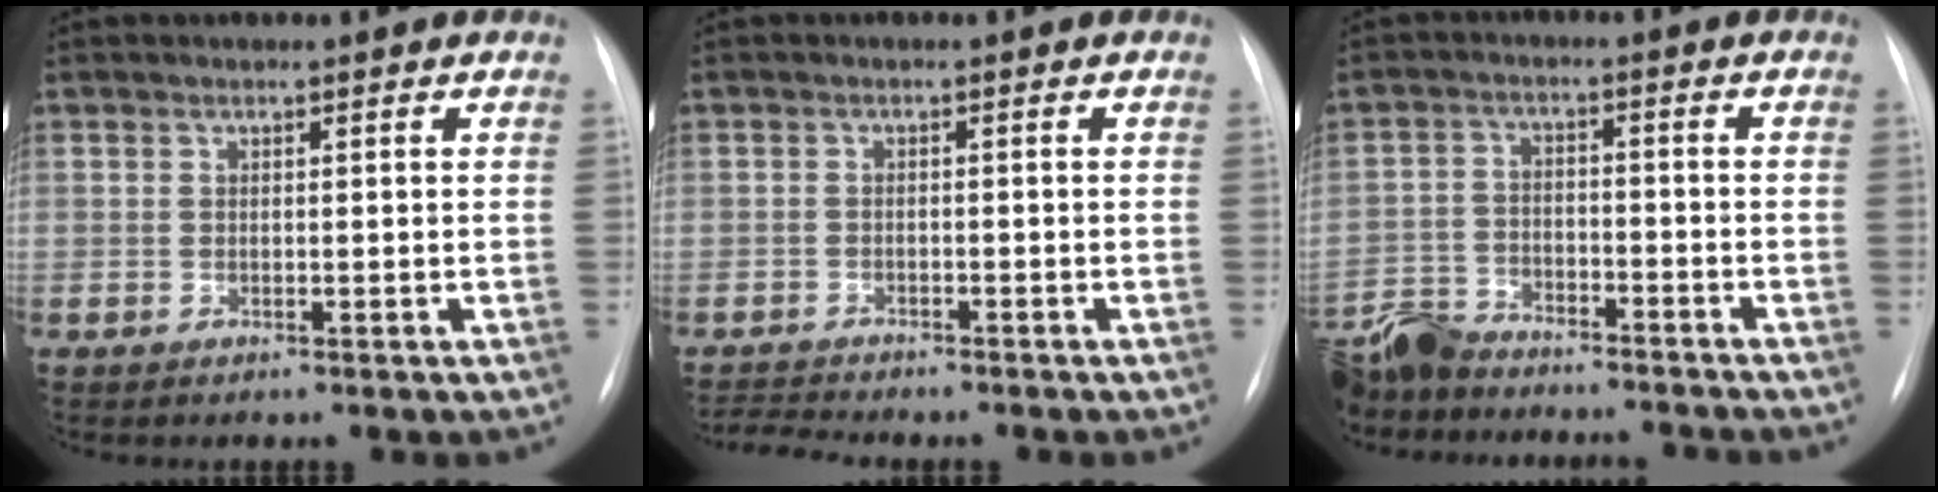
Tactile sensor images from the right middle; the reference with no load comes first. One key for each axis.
{"total": 4.2, "fx": -4.1, "fy": 0.1, "fz": 0.9, "tx": -0.011, "ty": -0.011, "tz": -0.063}
{"total": 14.2, "fx": -12.8, "fy": 4.3, "fz": 4.3, "tx": -0.106, "ty": 0.008, "tz": -0.210}